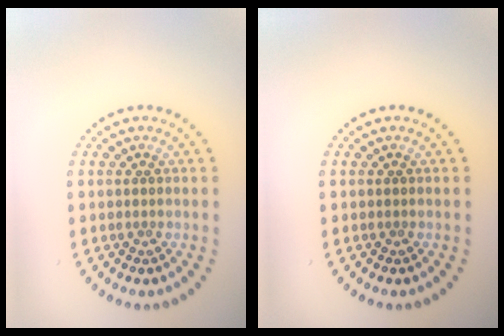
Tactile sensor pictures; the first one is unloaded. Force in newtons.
{"total": 0.0}